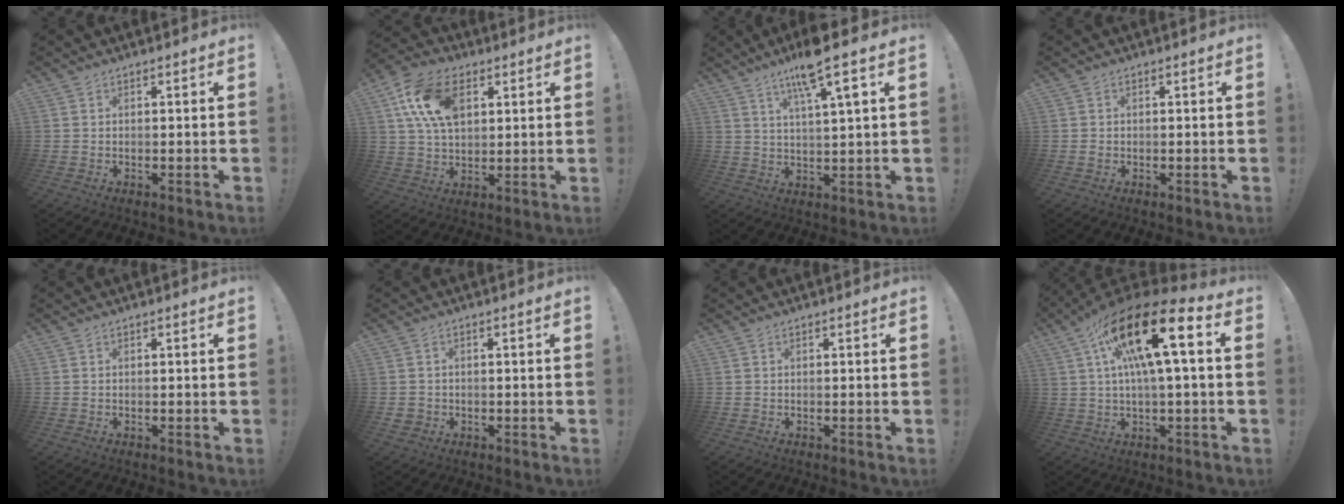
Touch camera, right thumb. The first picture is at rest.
{"total": 16.1, "force": [5.8, 10.3, 10.9], "torque": [-0.191, -0.005, 0.110]}
{"total": 10.9, "force": [6.6, 0.9, 8.6], "torque": [-0.136, -0.030, 0.099]}
{"total": 0.7, "force": [-0.2, 0.6, 0.2], "torque": [-0.011, 0.006, -0.003]}
{"total": 0.0}
{"total": 1.9, "force": [-0.2, 1.8, 0.6], "torque": [-0.011, 0.000, -0.001]}
{"total": 0.0}
{"total": 21.0, "force": [5.4, 6.1, 19.3], "torque": [-0.320, -0.015, 0.082]}